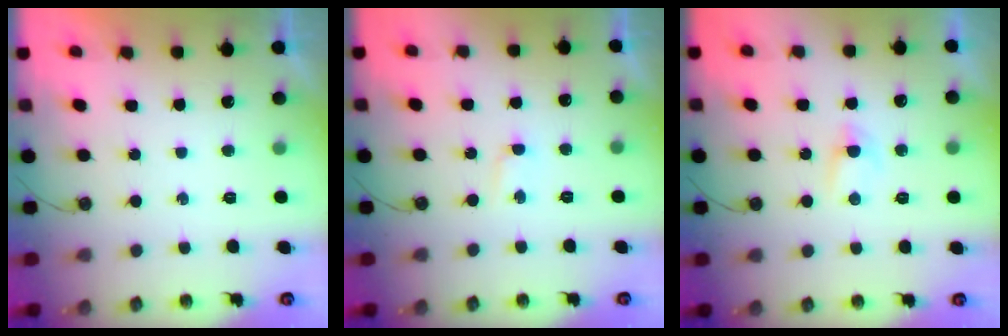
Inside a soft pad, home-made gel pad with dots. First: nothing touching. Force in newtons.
{"total": 1.6, "press": 1.4, "slide": 0.7}
{"total": 3.2, "press": 3.1, "slide": 0.5}